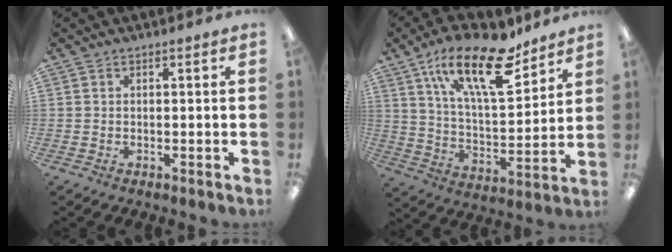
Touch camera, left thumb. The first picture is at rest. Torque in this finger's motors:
{"motor_torque": [0.34, 0.34, 1.44, -1.33, 0.39]}